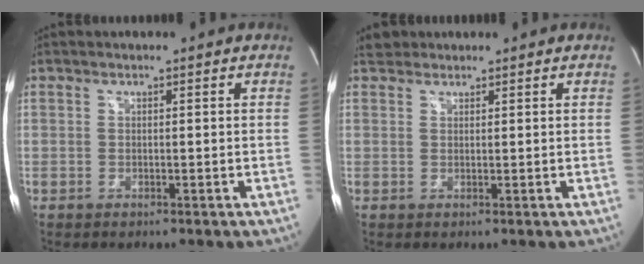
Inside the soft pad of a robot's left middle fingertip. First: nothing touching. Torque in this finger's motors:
{"motor_torque": [0.05, 0.00, -0.02, 0.00]}